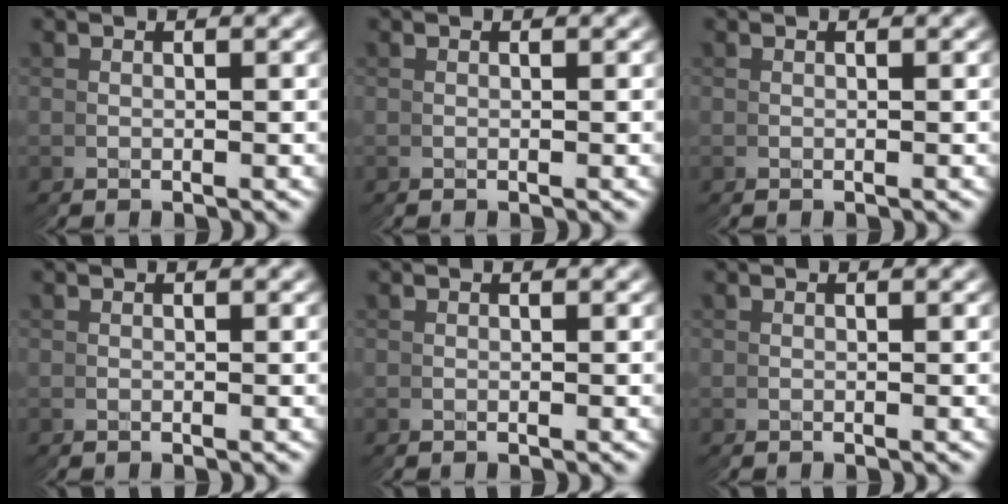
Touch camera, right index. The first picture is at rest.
{"total": 0.0}
{"total": 0.0}
{"total": 0.0}
{"total": 0.0}
{"total": 0.0}